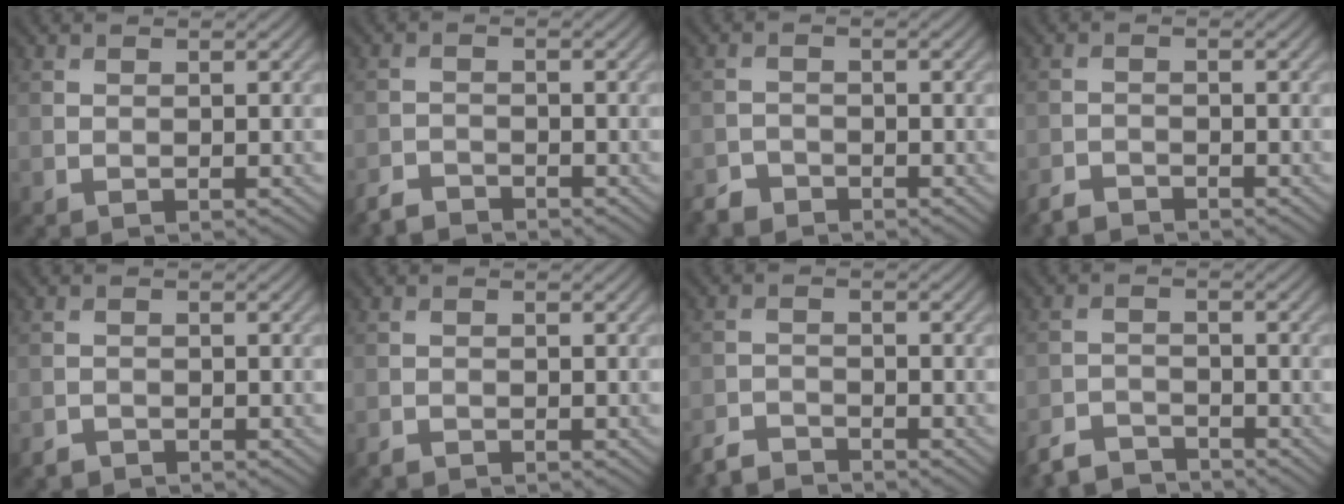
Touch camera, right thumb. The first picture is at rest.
{"total": 2.7, "force": [-2.6, 0.5, 0.5], "torque": [-0.010, -0.005, -0.058]}
{"total": 2.2, "force": [-2.0, 0.9, 0.3], "torque": [-0.004, -0.001, -0.045]}
{"total": 2.4, "force": [-2.3, 0.5, 0.4], "torque": [-0.010, -0.005, -0.050]}
{"total": 1.2, "force": [-1.1, 0.4, 0.1], "torque": [-0.002, -0.002, -0.023]}
{"total": 0.8, "force": [-0.8, 0.2, 0.1], "torque": [-0.002, -0.003, -0.016]}
{"total": 3.3, "force": [-3.2, 0.5, 0.6], "torque": [-0.014, -0.007, -0.070]}
{"total": 4.1, "force": [-3.9, 1.0, 0.9], "torque": [-0.017, -0.004, -0.082]}